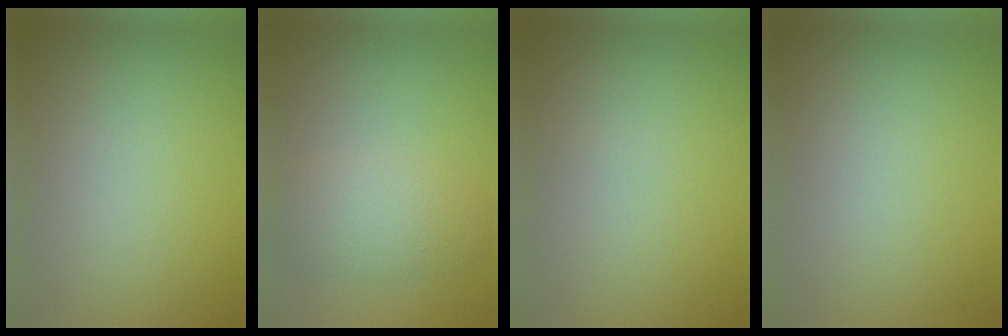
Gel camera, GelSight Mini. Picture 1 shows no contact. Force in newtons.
{"total": 4.2, "press": 4.2, "slide": 0.1}
{"total": 0.0}
{"total": 0.0}